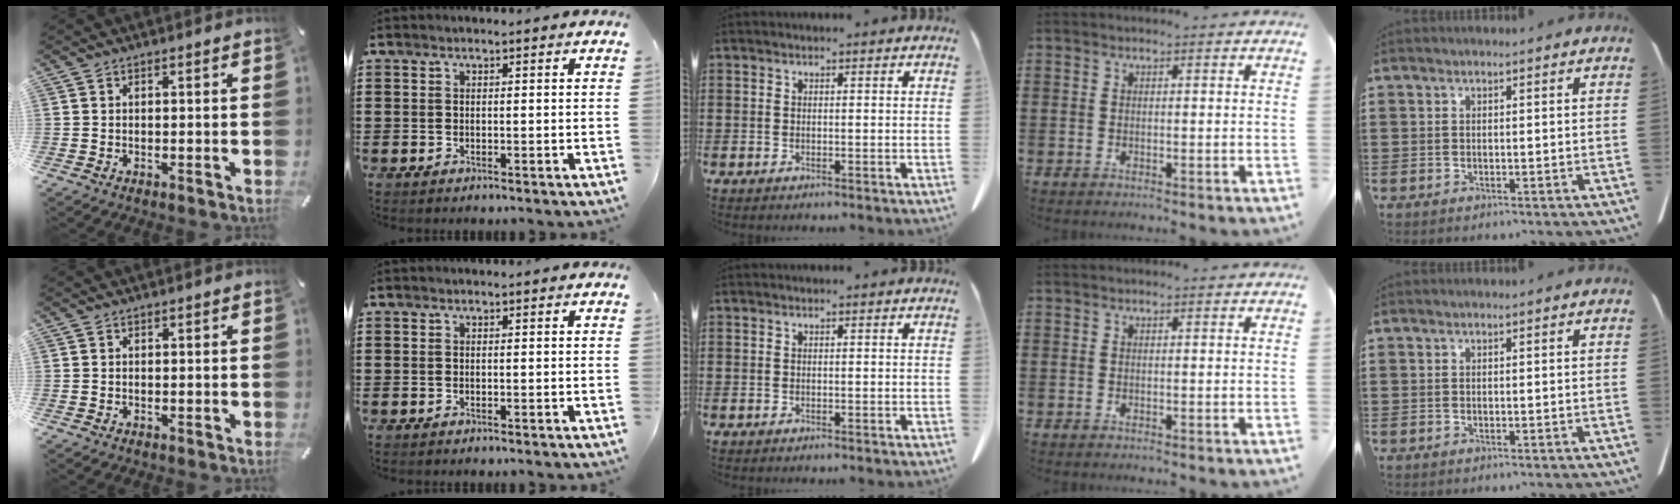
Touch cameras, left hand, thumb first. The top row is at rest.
{}